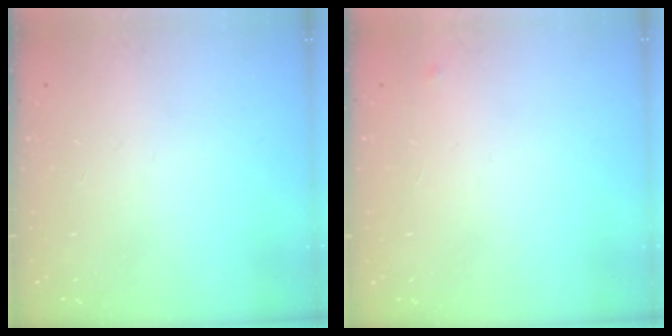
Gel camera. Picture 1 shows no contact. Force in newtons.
{"total": 2.5, "press": 2.4, "slide": 0.4}